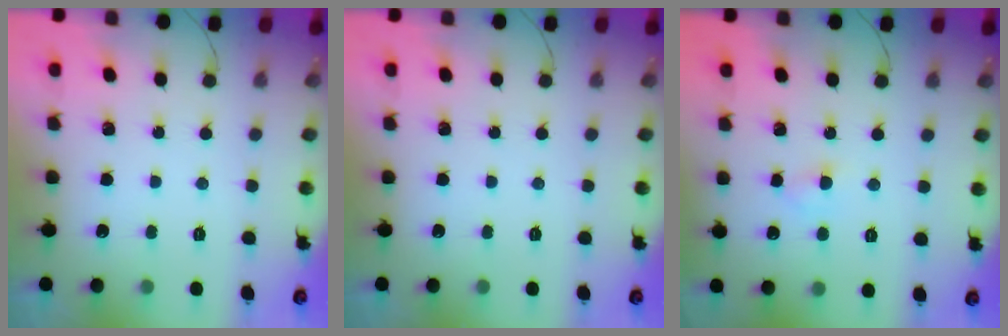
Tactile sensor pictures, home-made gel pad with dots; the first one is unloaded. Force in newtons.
{"total": 0.0}
{"total": 2.7, "press": 2.6, "slide": 1.0}